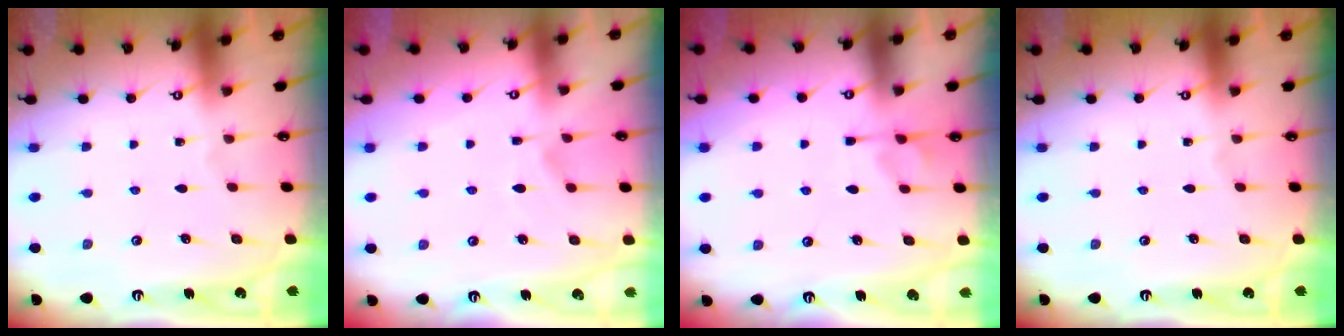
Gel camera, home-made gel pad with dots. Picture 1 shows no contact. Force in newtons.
{"total": 2.4, "press": 2.1, "slide": 1.2}
{"total": 0.9, "press": 0.1, "slide": 0.9}
{"total": 0.0}